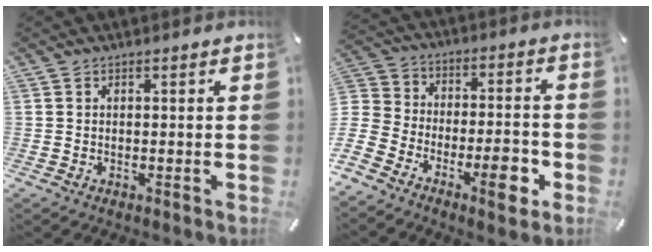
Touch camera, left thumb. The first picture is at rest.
{"total": 12.9, "force": [-7.5, 7.8, 7.0], "torque": [-0.091, 0.059, -0.127]}